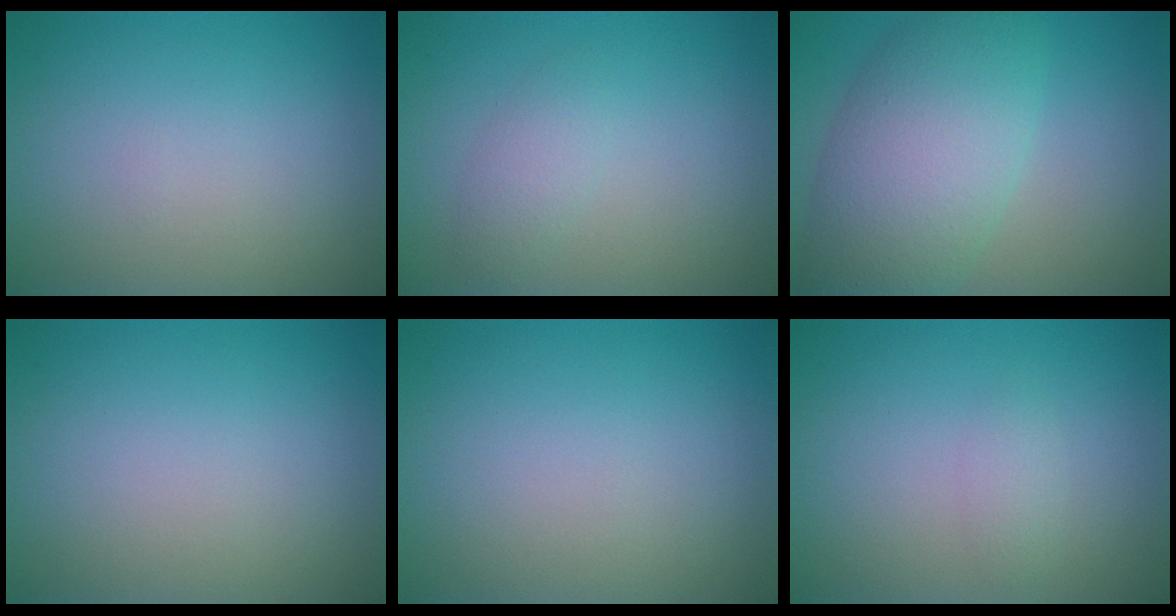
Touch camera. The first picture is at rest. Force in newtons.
{"total": 1.7, "press": 1.7, "slide": 0.1}
{"total": 8.7, "press": 8.7, "slide": 0.3}
{"total": 0.0}
{"total": 0.0}
{"total": 1.0, "press": 1.0, "slide": 0.0}